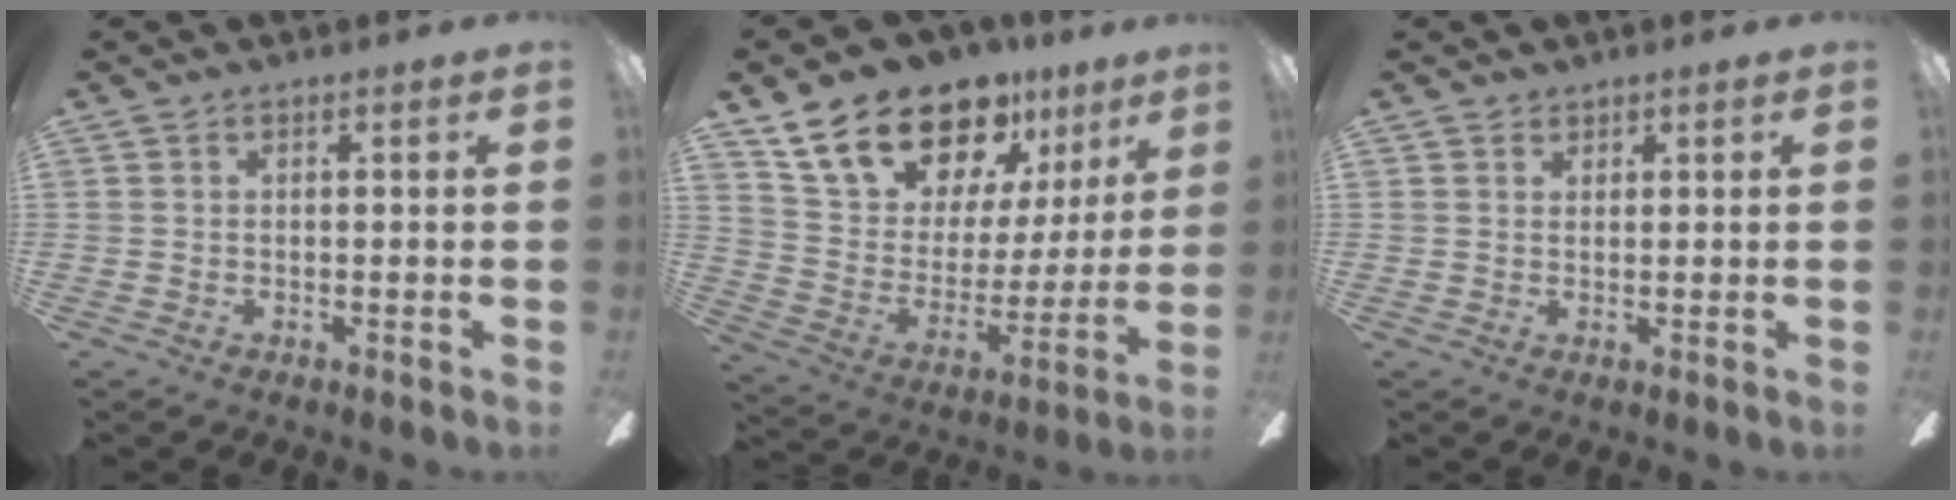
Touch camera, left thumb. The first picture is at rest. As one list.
[{"total": 19.8, "force": [15.3, 9.8, 7.8], "torque": [-0.141, -0.104, 0.278]}, {"total": 1.5, "force": [1.2, 0.9, 0.1], "torque": [0.005, -0.001, 0.021]}]